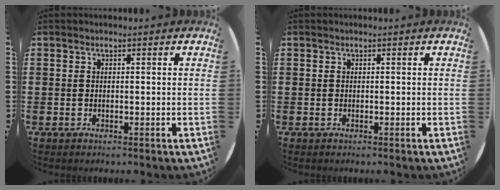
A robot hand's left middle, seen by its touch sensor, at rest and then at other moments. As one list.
[{"total": 0.0}]